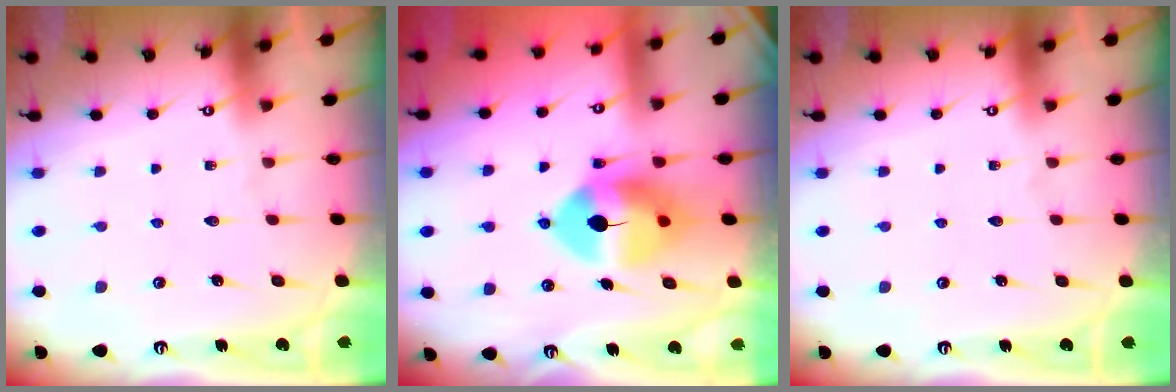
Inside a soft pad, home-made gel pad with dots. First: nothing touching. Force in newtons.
{"total": 11.8, "press": 11.6, "slide": 2.0}
{"total": 0.0}